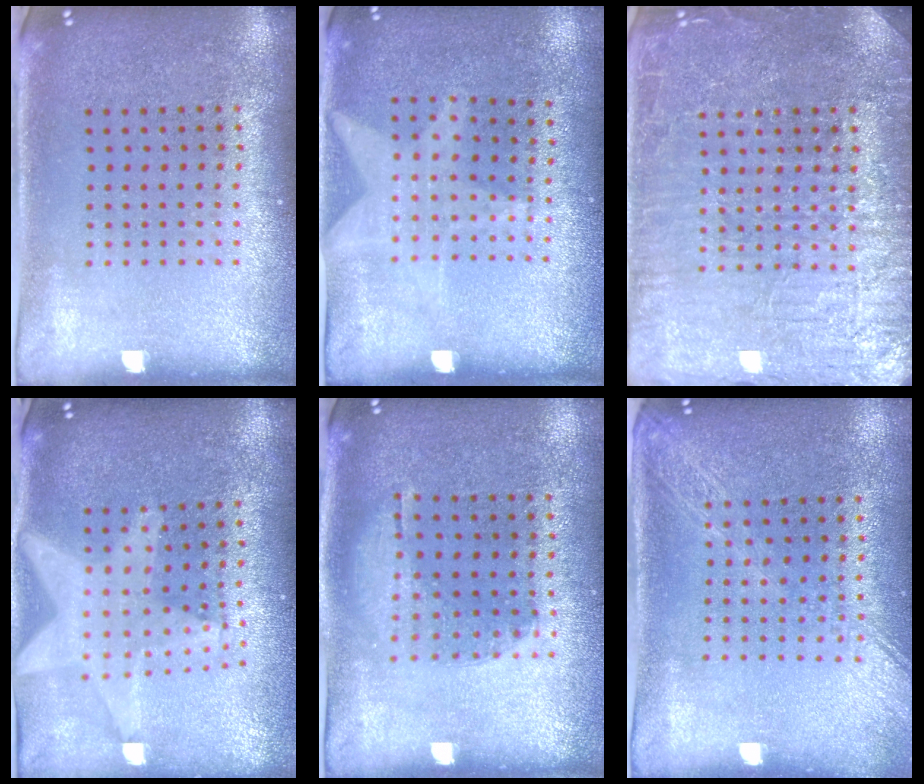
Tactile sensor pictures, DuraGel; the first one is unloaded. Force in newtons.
{"total": 1.2, "press": 0.9, "slide": 0.8}
{"total": 4.7, "press": 4.6, "slide": 0.7}
{"total": 2.1, "press": 1.8, "slide": 1.1}
{"total": 1.1, "press": 0.8, "slide": 0.7}
{"total": 1.9, "press": 1.7, "slide": 1.0}